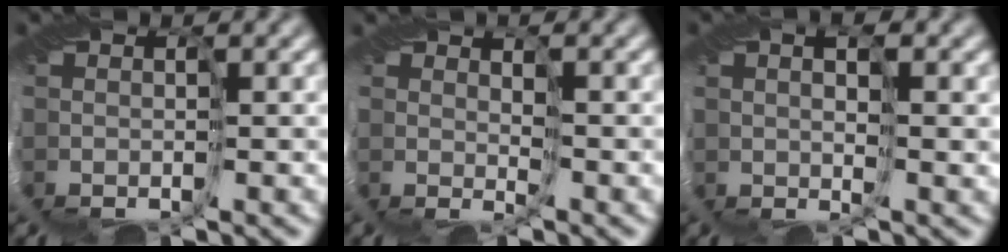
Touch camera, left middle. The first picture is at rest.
{"total": 2.3, "force": [1.1, -1.4, -1.5], "torque": [0.024, -0.001, 0.018]}
{"total": 1.5, "force": [1.4, -0.4, 0.3], "torque": [-0.004, 0.011, 0.023]}